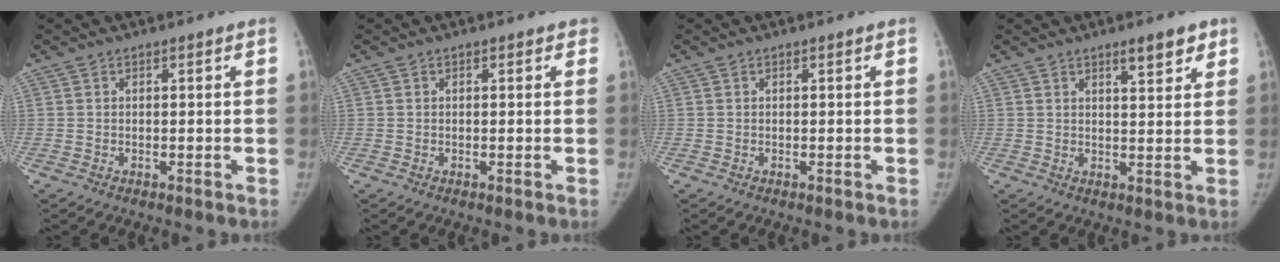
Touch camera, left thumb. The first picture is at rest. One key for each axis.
{"total": 0.8, "fx": 0.4, "fy": 0.5, "fz": 0.4, "tx": 0.004, "ty": 0.000, "tz": 0.000}
{"total": 0.0}
{"total": 5.3, "fx": 3.5, "fy": 1.6, "fz": 3.6, "tx": -0.035, "ty": -0.021, "tz": 0.050}